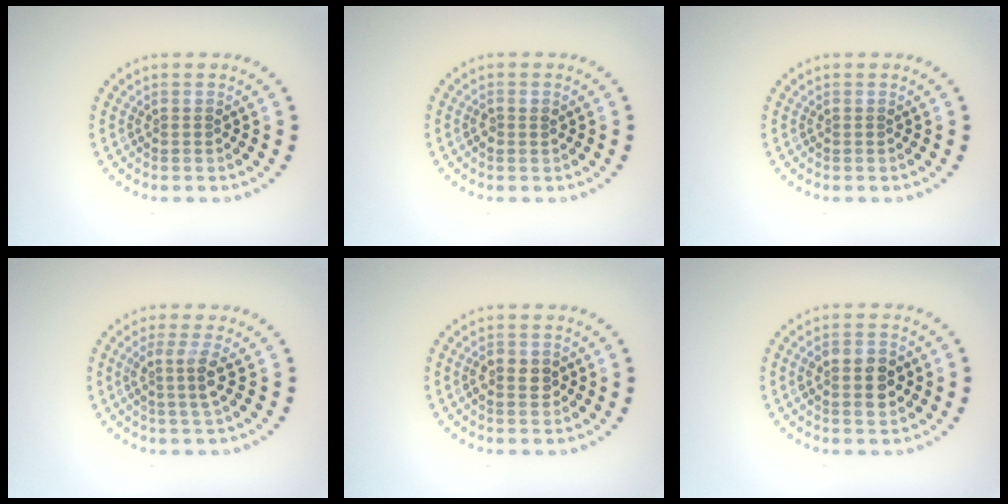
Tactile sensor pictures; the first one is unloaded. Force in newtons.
{"total": 0.8, "press": 0.7, "slide": 0.2}
{"total": 0.0}
{"total": 2.5, "press": 1.9, "slide": 1.6}
{"total": 2.1, "press": 2.0, "slide": 0.3}
{"total": 3.9, "press": 3.8, "slide": 0.3}